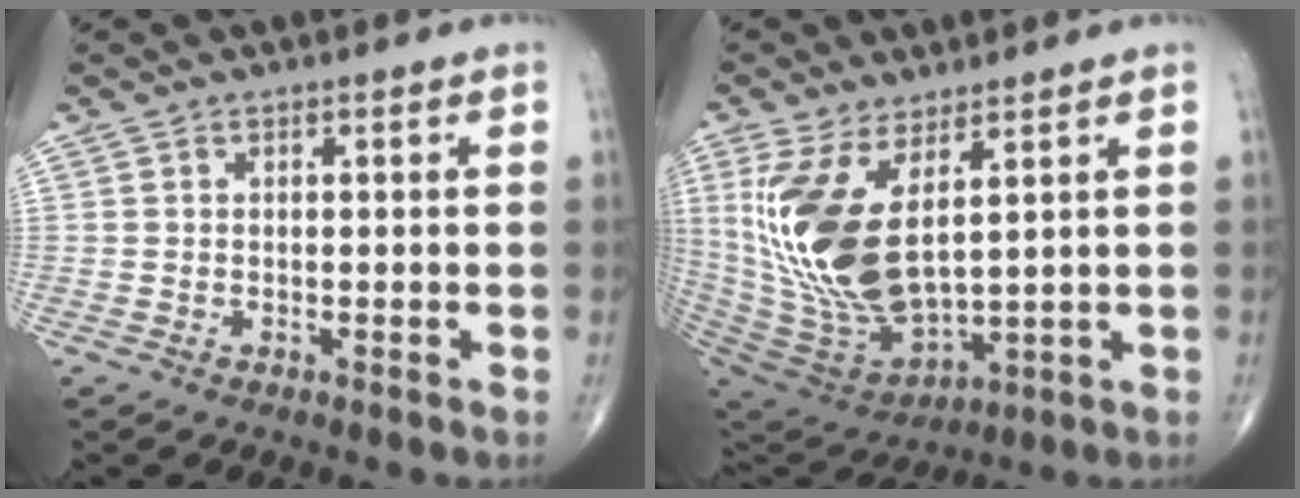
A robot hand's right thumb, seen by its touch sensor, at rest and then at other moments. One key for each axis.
{"total": 17.8, "fx": 5.1, "fy": 8.1, "fz": 15.1, "tx": -0.316, "ty": -0.038, "tz": 0.117}